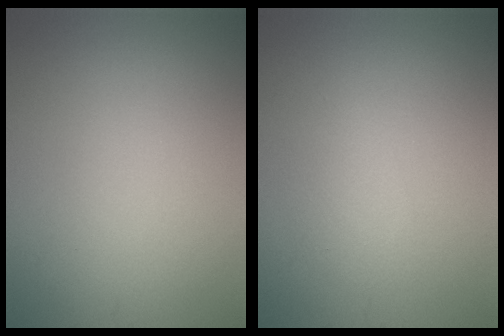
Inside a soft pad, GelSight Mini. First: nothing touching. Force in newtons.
{"total": 1.8, "press": 1.8, "slide": 0.1}